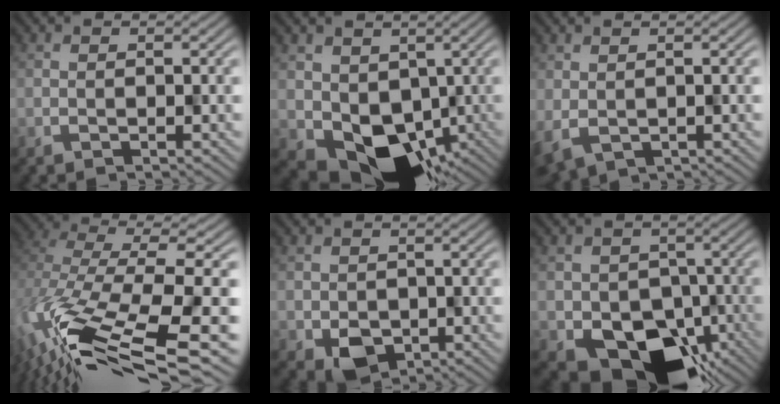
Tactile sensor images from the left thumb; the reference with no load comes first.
{"total": 9.9, "force": [-0.6, 8.0, 5.9], "torque": [-0.095, -0.042, 0.013]}
{"total": 3.4, "force": [-0.9, 2.3, 2.3], "torque": [-0.048, -0.018, -0.008]}
{"total": 14.2, "force": [-4.8, 5.2, 12.2], "torque": [-0.296, -0.017, -0.060]}
{"total": 4.2, "force": [-0.8, 3.6, 2.1], "torque": [-0.036, -0.020, -0.007]}
{"total": 13.4, "force": [-5.5, 10.1, 7.0], "torque": [-0.114, -0.045, -0.072]}